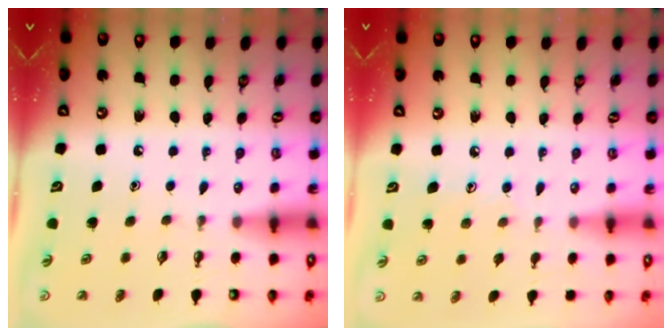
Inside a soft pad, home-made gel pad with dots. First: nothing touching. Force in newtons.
{"total": 5.1, "press": 5.1, "slide": 0.5}